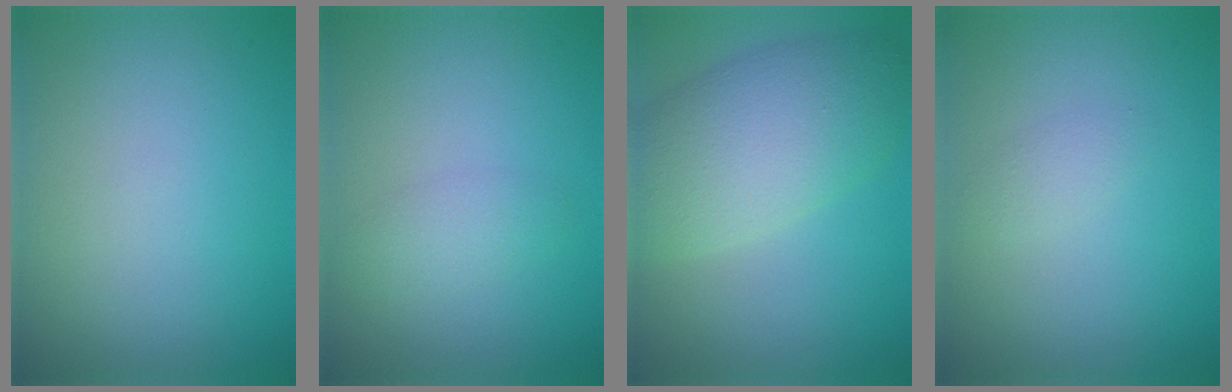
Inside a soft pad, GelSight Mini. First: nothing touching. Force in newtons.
{"total": 1.7, "press": 1.7, "slide": 0.1}
{"total": 7.5, "press": 7.4, "slide": 0.4}
{"total": 1.1, "press": 1.1, "slide": 0.1}